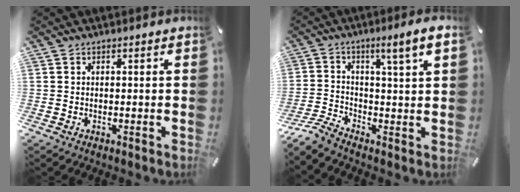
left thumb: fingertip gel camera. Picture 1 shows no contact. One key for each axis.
{"total": 7.2, "fx": -1.2, "fy": 1.7, "fz": 6.9, "tx": -0.141, "ty": -0.003, "tz": -0.030}